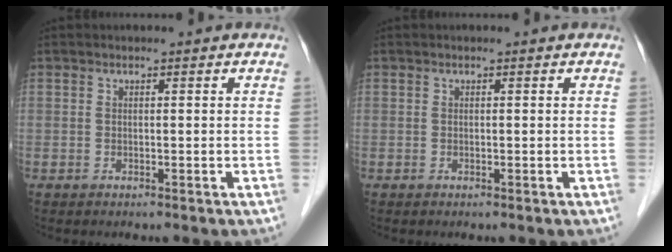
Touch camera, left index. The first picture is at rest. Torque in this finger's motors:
{"motor_torque": [-0.14, 0.04, -0.01, -0.01]}